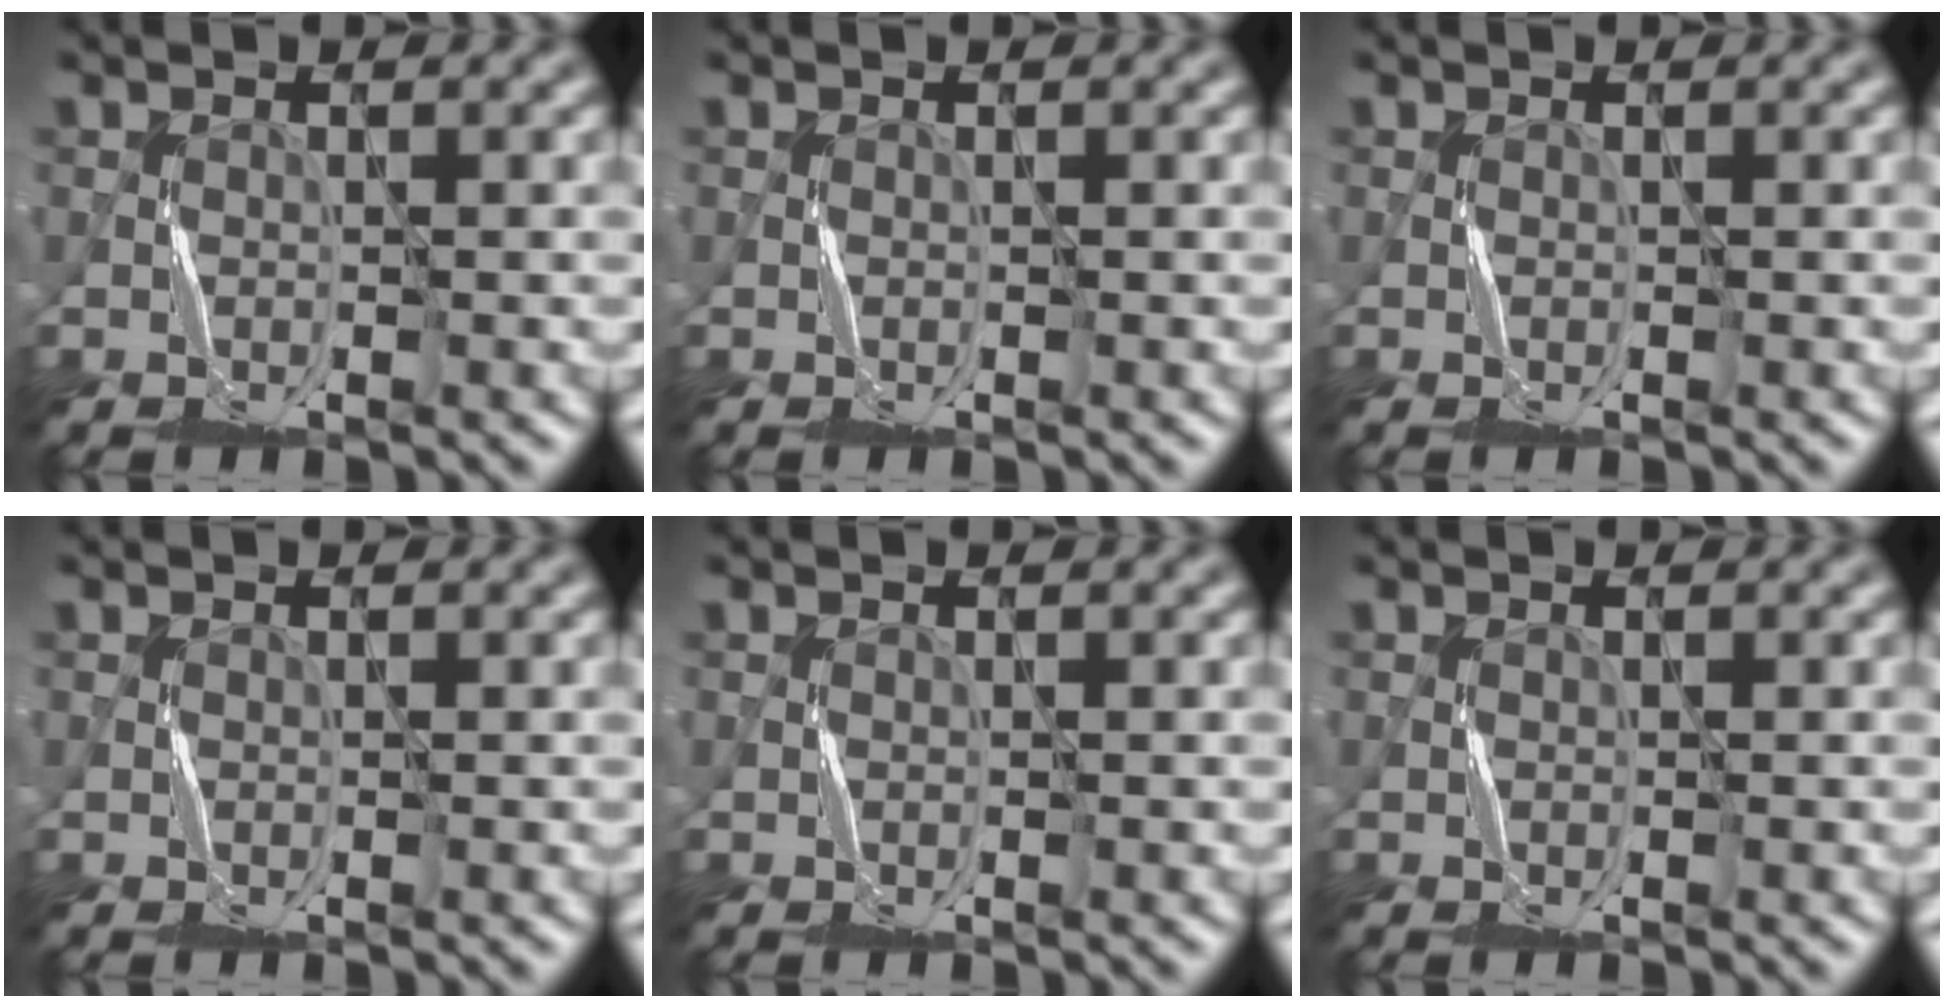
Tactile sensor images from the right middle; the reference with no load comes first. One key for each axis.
{"total": 0.0}
{"total": 0.0}
{"total": 0.0}
{"total": 0.0}
{"total": 0.0}